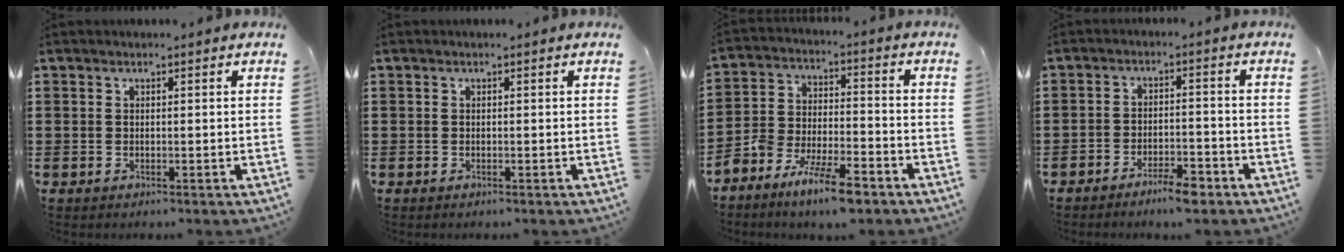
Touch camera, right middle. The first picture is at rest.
{"total": 0.0}
{"total": 8.2, "force": [-6.9, 1.6, 4.0], "torque": [-0.078, 0.010, -0.131]}
{"total": 4.0, "force": [-3.5, 0.8, 1.8], "torque": [-0.035, 0.007, -0.070]}